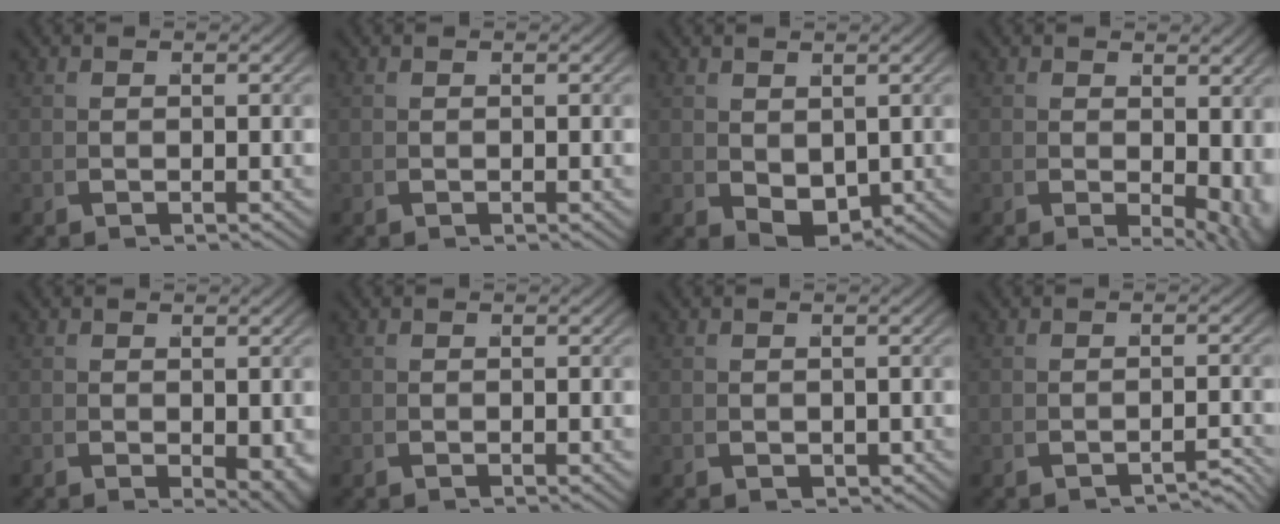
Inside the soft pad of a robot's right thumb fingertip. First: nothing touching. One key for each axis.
{"total": 0.0}
{"total": 3.3, "fx": 0.4, "fy": 2.2, "fz": 2.4, "tx": -0.047, "ty": -0.023, "tz": 0.028}
{"total": 3.8, "fx": 0.3, "fy": 2.0, "fz": 3.3, "tx": -0.041, "ty": -0.021, "tz": 0.016}
{"total": 2.7, "fx": -0.1, "fy": 1.4, "fz": 2.3, "tx": -0.027, "ty": -0.013, "tz": 0.009}
{"total": 0.0}
{"total": 0.9, "fx": 0.0, "fy": 0.9, "fz": 0.4, "tx": -0.009, "ty": -0.006, "tz": 0.008}
{"total": 1.9, "fx": -1.8, "fy": 0.3, "fz": 0.5, "tx": -0.011, "ty": 0.000, "tz": -0.027}